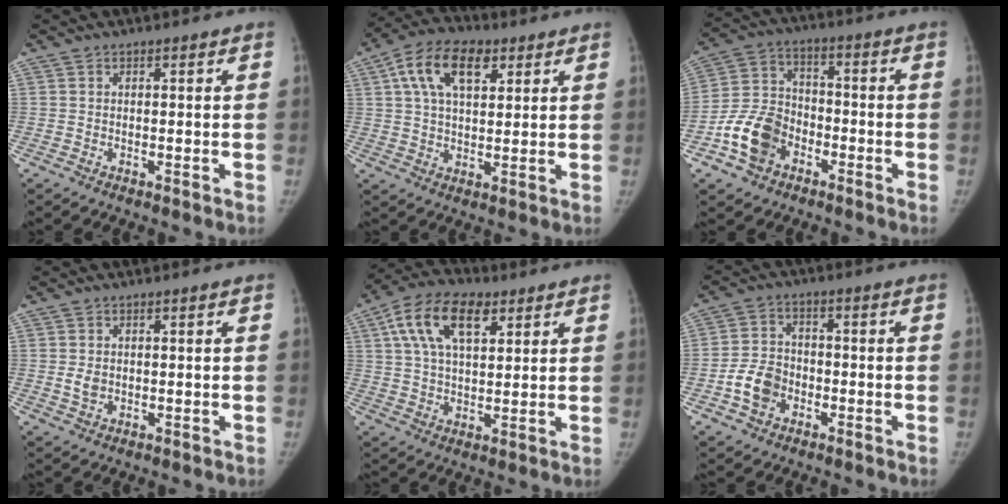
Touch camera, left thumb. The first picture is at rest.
{"total": 12.0, "force": [4.9, 6.8, 8.7], "torque": [-0.139, 0.006, 0.081]}
{"total": 11.4, "force": [-5.4, 8.3, 5.7], "torque": [-0.094, 0.037, -0.104]}
{"total": 2.1, "force": [-0.1, 1.6, 1.3], "torque": [-0.020, 0.000, 0.002]}
{"total": 13.4, "force": [5.7, 7.1, 9.7], "torque": [-0.164, 0.004, 0.097]}
{"total": 7.1, "force": [-2.8, 5.5, 3.6], "torque": [-0.052, 0.024, -0.053]}